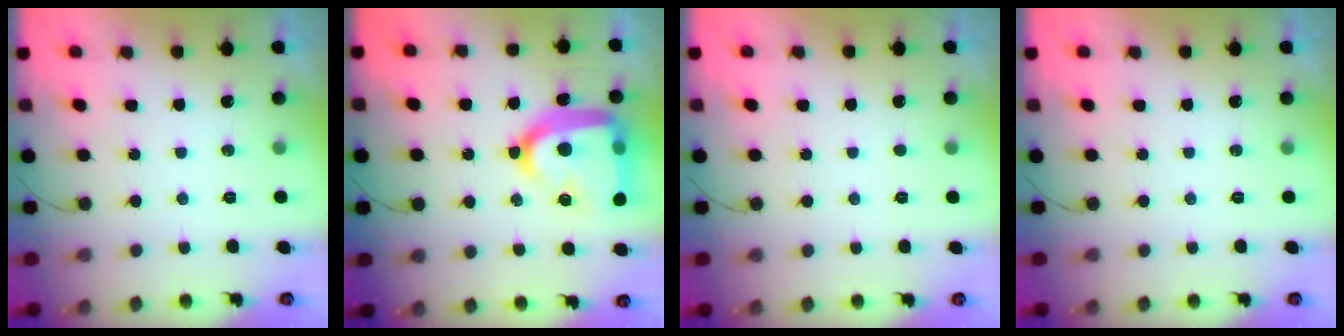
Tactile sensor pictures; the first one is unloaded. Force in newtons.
{"total": 25.1, "press": 25.0, "slide": 2.3}
{"total": 1.6, "press": 1.6, "slide": 0.2}
{"total": 0.0}